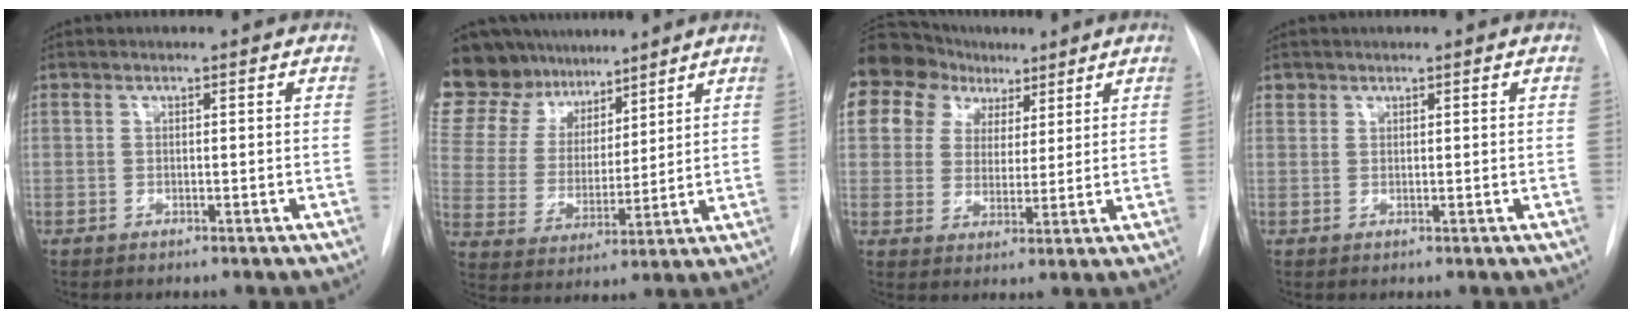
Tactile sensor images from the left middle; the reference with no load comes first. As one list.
[{"total": 16.7, "force": [14.4, 6.7, 5.1], "torque": [-0.103, 0.035, 0.271]}, {"total": 19.6, "force": [10.1, 15.4, 6.8], "torque": [-0.196, 0.085, 0.193]}, {"total": 0.9, "force": [0.6, 0.6, -0.1], "torque": [0.008, 0.003, 0.008]}]